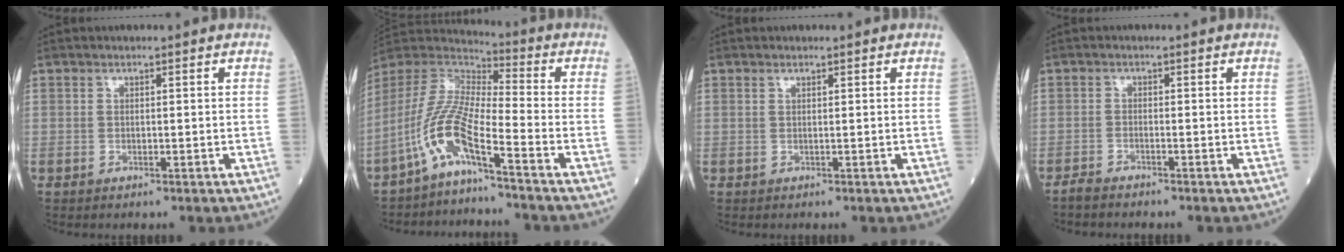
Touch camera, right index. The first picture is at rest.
{"total": 10.1, "force": [-6.1, 0.7, 8.1], "torque": [-0.191, 0.003, -0.127]}
{"total": 0.5, "force": [0.4, 0.1, 0.3], "torque": [-0.008, -0.001, 0.008]}
{"total": 1.8, "force": [-1.7, 0.2, 0.4], "torque": [-0.014, -0.004, -0.031]}